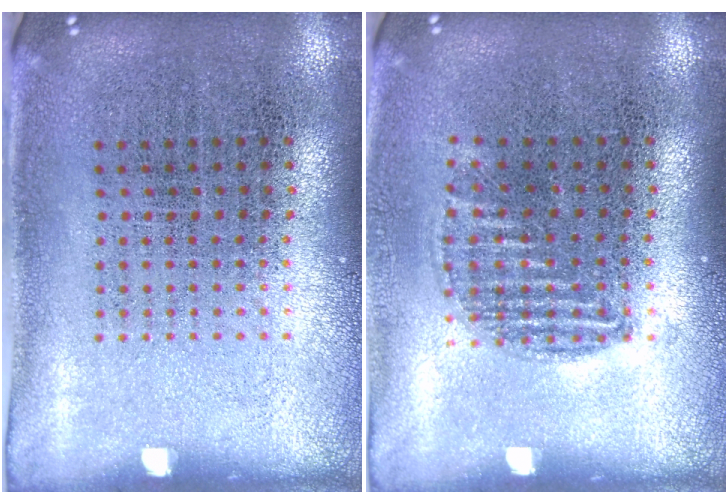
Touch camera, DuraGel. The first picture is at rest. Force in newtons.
{"total": 0.9, "press": 0.8, "slide": 0.4}